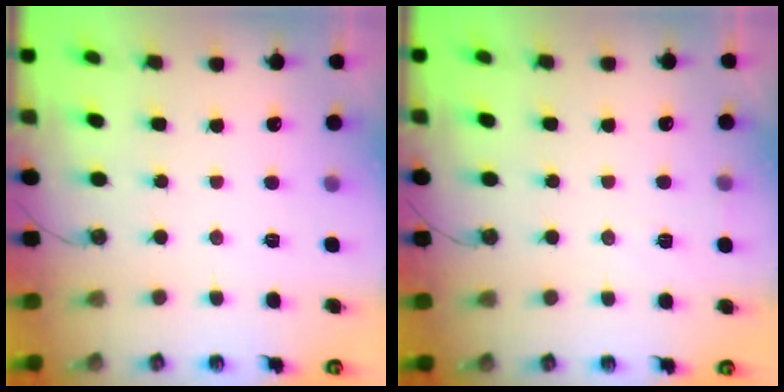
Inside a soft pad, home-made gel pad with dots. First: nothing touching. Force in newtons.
{"total": 6.7, "press": 5.1, "slide": 4.4}